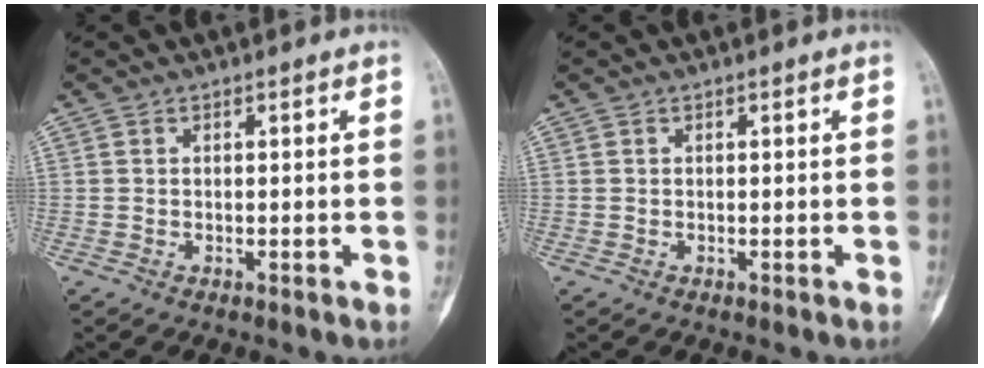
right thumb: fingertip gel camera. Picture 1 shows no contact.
{"total": 0.0}